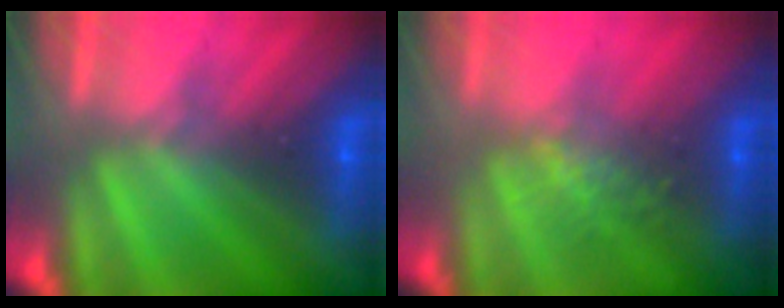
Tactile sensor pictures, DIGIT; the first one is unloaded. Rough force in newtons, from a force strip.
{"total": 2.6}